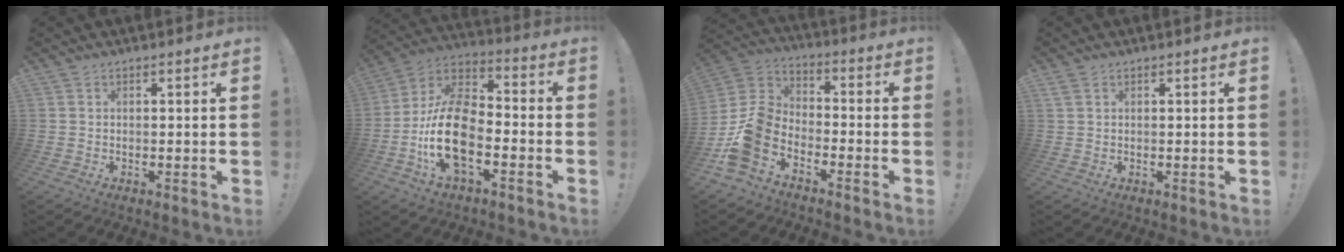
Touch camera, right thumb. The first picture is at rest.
{"total": 18.8, "force": [-6.7, 10.3, 14.2], "torque": [-0.290, 0.035, -0.107]}
{"total": 13.2, "force": [-6.9, 8.6, 7.2], "torque": [-0.142, 0.036, -0.115]}
{"total": 1.2, "force": [0.7, 0.7, 0.8], "torque": [-0.020, 0.004, 0.014]}